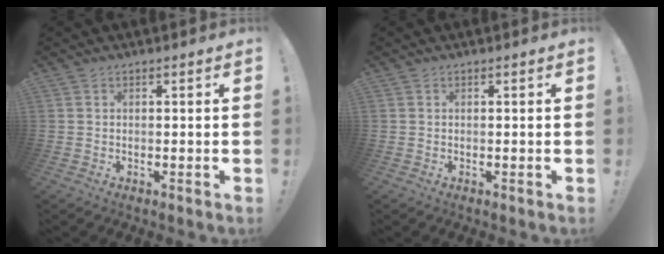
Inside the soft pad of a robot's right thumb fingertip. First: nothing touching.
{"total": 0.0}